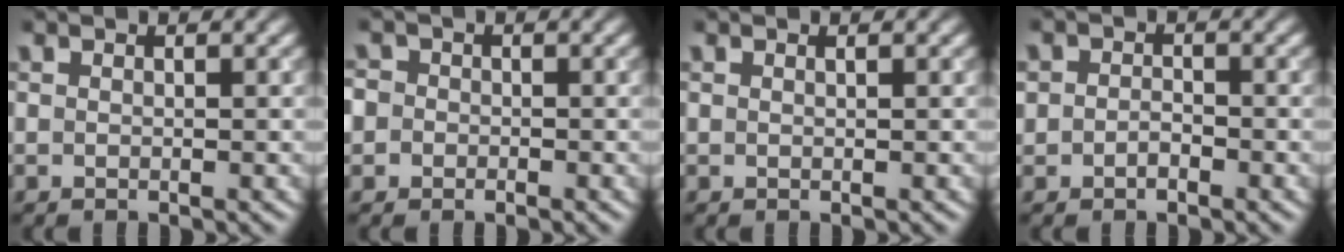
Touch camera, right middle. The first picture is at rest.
{"total": 2.3, "force": [-0.1, 2.2, 0.6], "torque": [0.013, 0.009, -0.030]}
{"total": 0.0}
{"total": 1.3, "force": [-0.5, 1.0, 0.6], "torque": [-0.011, 0.000, -0.012]}